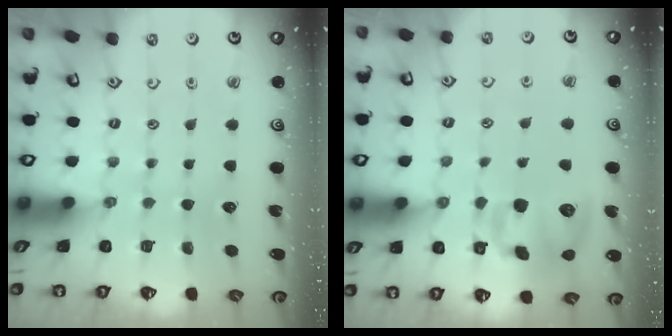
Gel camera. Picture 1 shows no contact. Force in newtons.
{"total": 13.2, "press": 13.0, "slide": 2.2}